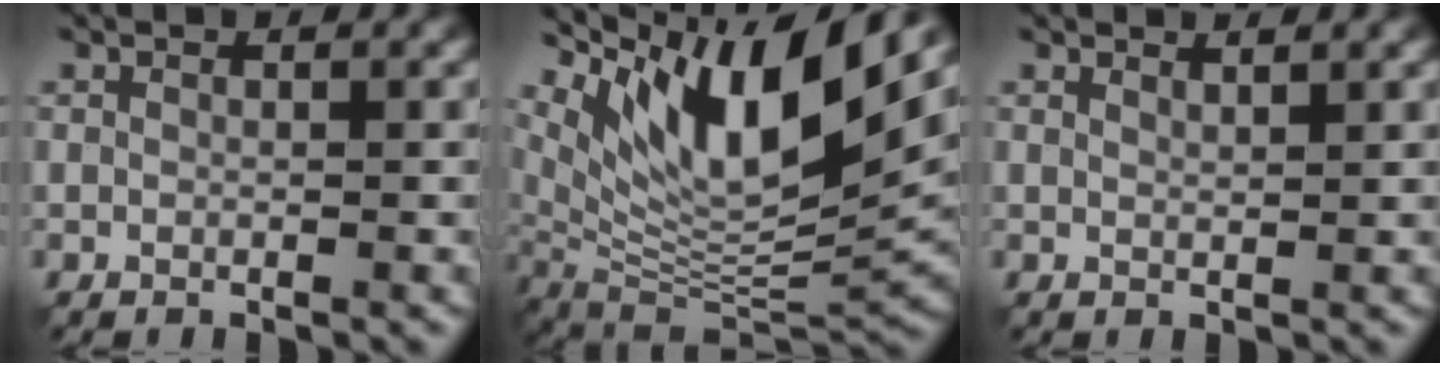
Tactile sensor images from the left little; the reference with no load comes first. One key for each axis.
{"total": 13.0, "fx": 5.4, "fy": 4.5, "fz": 10.9, "tx": -0.190, "ty": -0.003, "tz": 0.110}
{"total": 1.4, "fx": 1.2, "fy": 0.3, "fz": 0.7, "tx": -0.003, "ty": 0.005, "tz": 0.015}